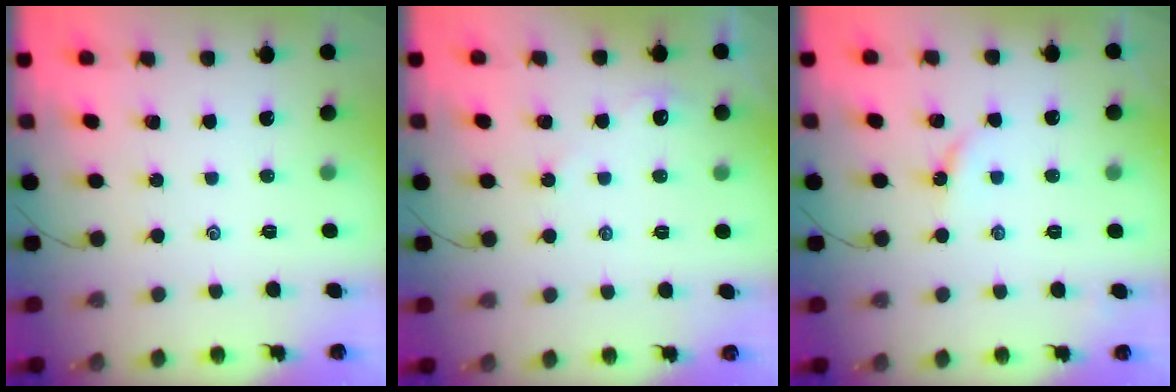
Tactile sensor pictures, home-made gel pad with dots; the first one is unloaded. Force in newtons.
{"total": 2.3, "press": 2.3, "slide": 0.2}
{"total": 2.9, "press": 2.9, "slide": 0.3}